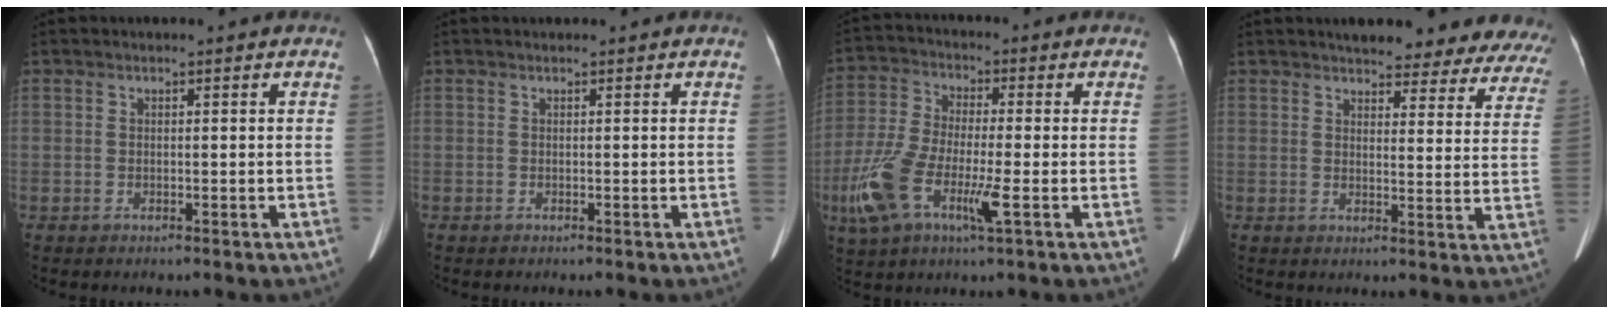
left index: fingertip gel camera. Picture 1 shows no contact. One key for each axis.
{"total": 0.0}
{"total": 11.2, "fx": -3.6, "fy": 3.0, "fz": 10.2, "tx": -0.234, "ty": -0.004, "tz": -0.069}
{"total": 22.4, "fx": 20.7, "fy": 5.0, "fz": 7.0, "tx": -0.071, "ty": -0.059, "tz": 0.219}